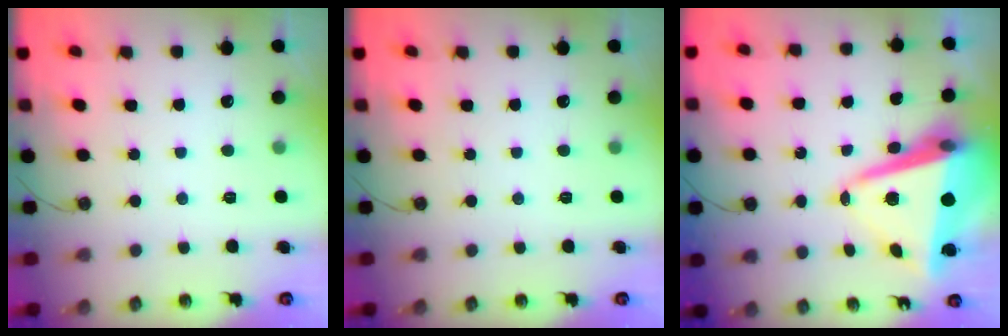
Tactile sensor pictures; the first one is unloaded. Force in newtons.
{"total": 0.0}
{"total": 13.4, "press": 13.3, "slide": 1.4}